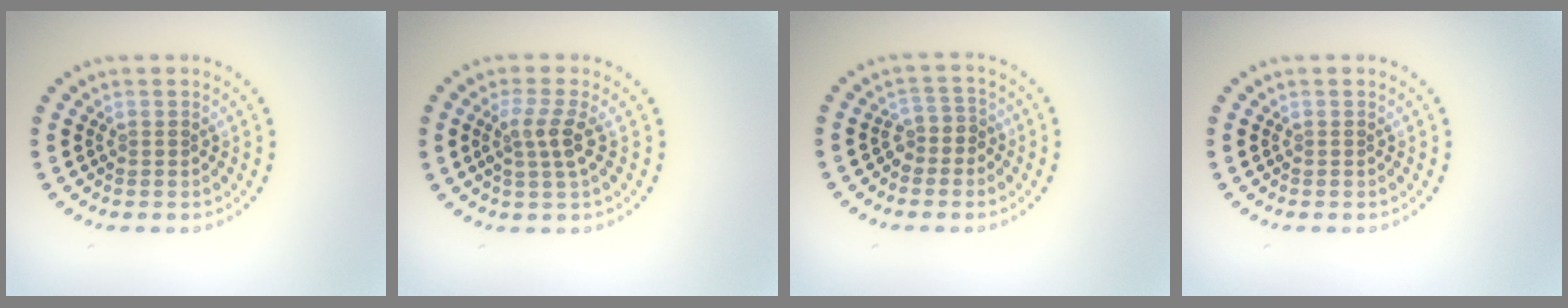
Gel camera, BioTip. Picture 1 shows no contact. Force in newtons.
{"total": 2.5, "press": 2.1, "slide": 1.4}
{"total": 1.9, "press": 1.5, "slide": 1.2}
{"total": 0.0}